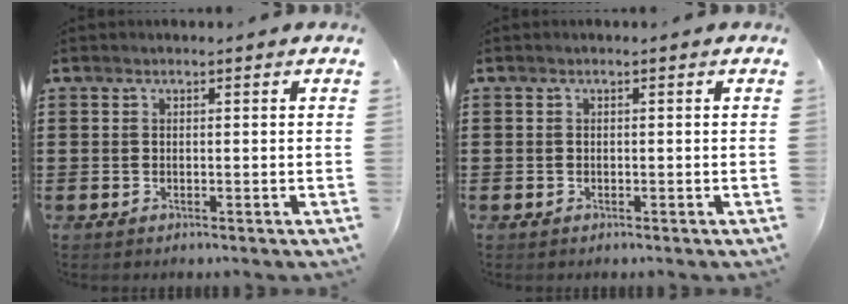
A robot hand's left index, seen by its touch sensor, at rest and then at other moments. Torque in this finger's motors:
{"motor_torque": [0.22, 0.86, -0.08, -0.08]}